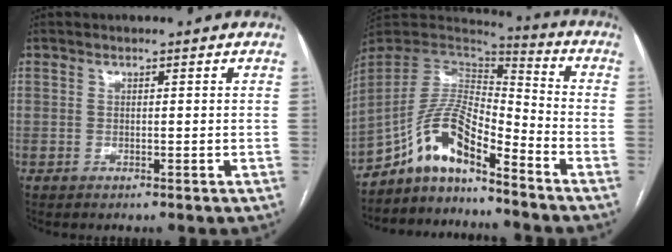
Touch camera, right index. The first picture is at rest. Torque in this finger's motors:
{"motor_torque": [1.03, -1.11, 0.70, 0.16]}